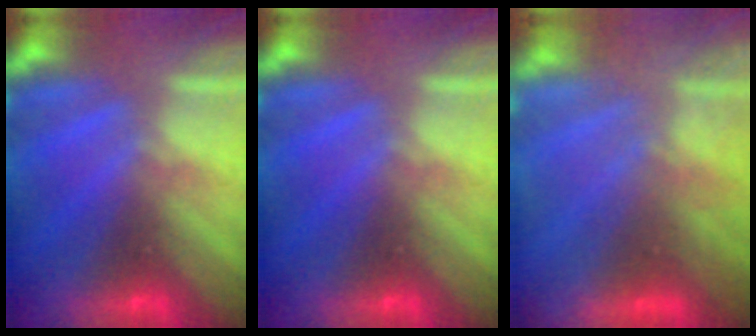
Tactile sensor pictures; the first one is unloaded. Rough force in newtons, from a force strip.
{"total": 0.0}
{"total": 9.5}